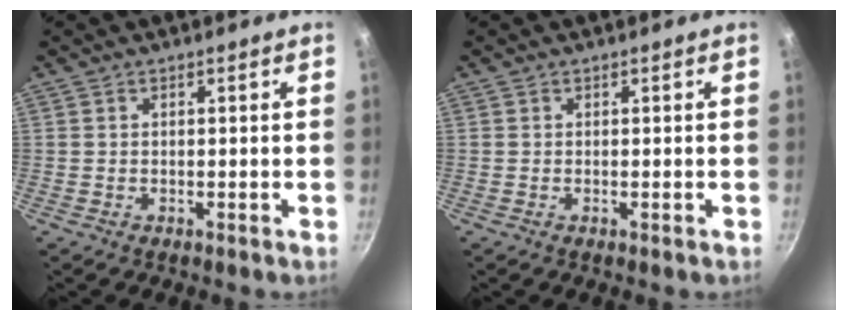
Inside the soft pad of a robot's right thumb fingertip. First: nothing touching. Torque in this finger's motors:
{"motor_torque": [0.16, -0.09, 0.17, 0.06, 0.09]}